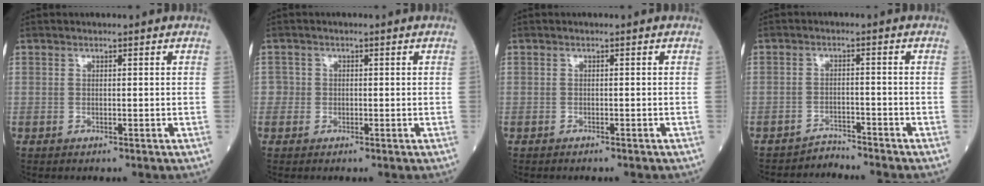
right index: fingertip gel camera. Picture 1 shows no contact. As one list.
[{"total": 1.5, "force": [-0.4, 1.5, -0.1], "torque": [0.014, 0.008, -0.011]}, {"total": 1.4, "force": [-1.2, 0.3, 0.6], "torque": [-0.013, -0.003, -0.013]}, {"total": 2.9, "force": [-2.6, -0.3, -1.3], "torque": [0.029, -0.006, -0.041]}]